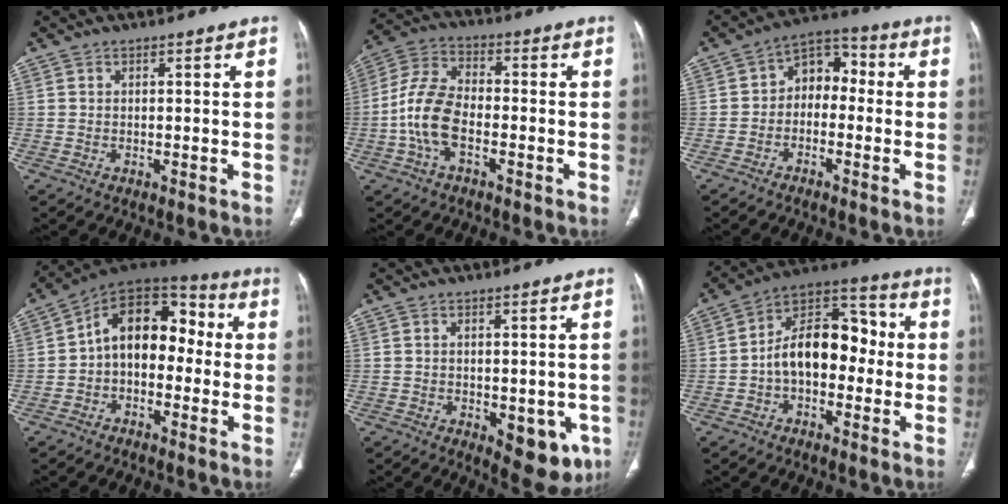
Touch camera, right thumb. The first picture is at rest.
{"total": 10.5, "force": [-2.9, 5.7, 8.3], "torque": [-0.174, 0.033, -0.062]}
{"total": 7.9, "force": [-0.9, 5.7, 5.3], "torque": [-0.047, 0.041, -0.033]}
{"total": 14.2, "force": [-0.4, 9.5, 10.6], "torque": [-0.121, 0.053, -0.023]}
{"total": 9.3, "force": [-2.9, 4.7, 7.5], "torque": [-0.063, -0.007, -0.025]}
{"total": 14.8, "force": [-1.1, 9.4, 11.4], "torque": [-0.152, 0.050, -0.032]}